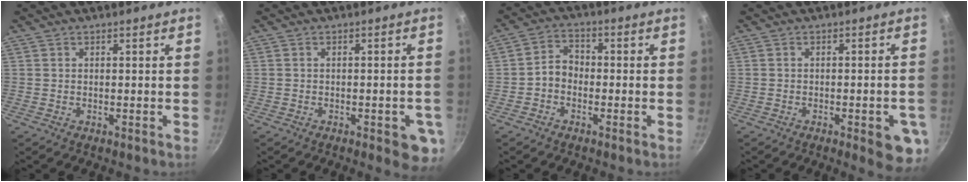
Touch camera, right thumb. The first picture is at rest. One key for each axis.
{"total": 6.7, "fx": -2.5, "fy": 2.3, "fz": 5.8, "tx": -0.050, "ty": 0.004, "tz": -0.029}
{"total": 4.2, "fx": -1.4, "fy": 3.2, "fz": 2.3, "tx": -0.027, "ty": 0.024, "tz": -0.035}
{"total": 8.0, "fx": -3.0, "fy": 2.3, "fz": 7.0, "tx": -0.065, "ty": 0.007, "tz": -0.034}